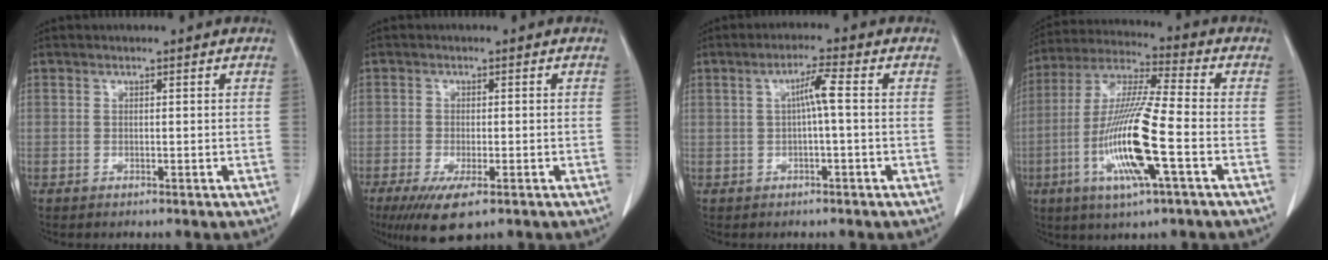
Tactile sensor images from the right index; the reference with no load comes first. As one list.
[{"total": 6.6, "force": [-3.9, 1.8, 5.0], "torque": [-0.086, -0.016, -0.059]}, {"total": 3.4, "force": [0.3, 0.1, 3.3], "torque": [-0.061, 0.010, 0.008]}, {"total": 15.5, "force": [-4.6, 0.7, 14.8], "torque": [-0.305, -0.013, -0.090]}]